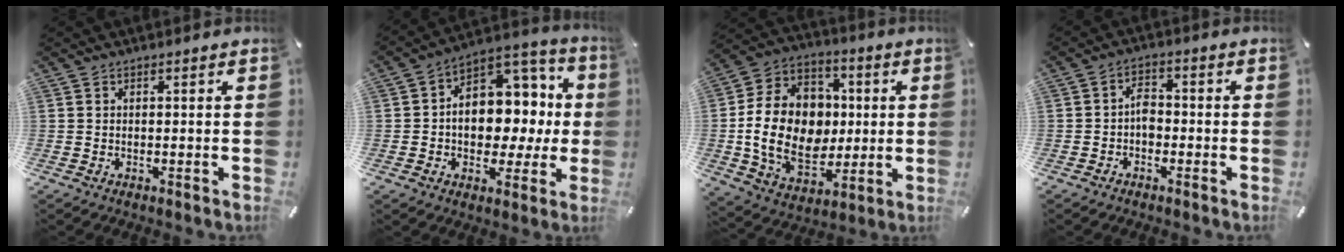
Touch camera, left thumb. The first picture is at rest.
{"total": 12.3, "force": [-0.9, 9.9, 7.3], "torque": [-0.095, -0.008, -0.009]}
{"total": 20.1, "force": [-0.6, 16.0, 12.1], "torque": [-0.243, 0.005, -0.002]}
{"total": 3.7, "force": [-1.2, 2.5, 2.5], "torque": [-0.046, 0.012, -0.022]}